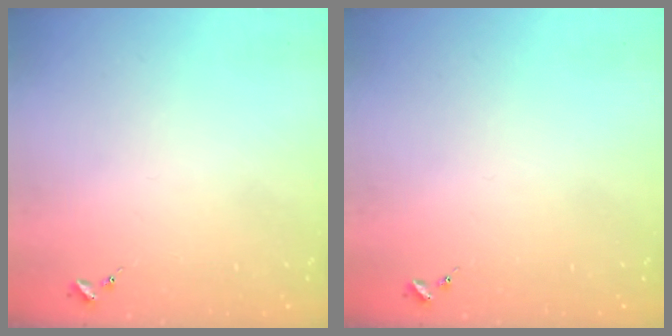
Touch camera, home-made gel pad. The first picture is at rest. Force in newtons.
{"total": 0.0}